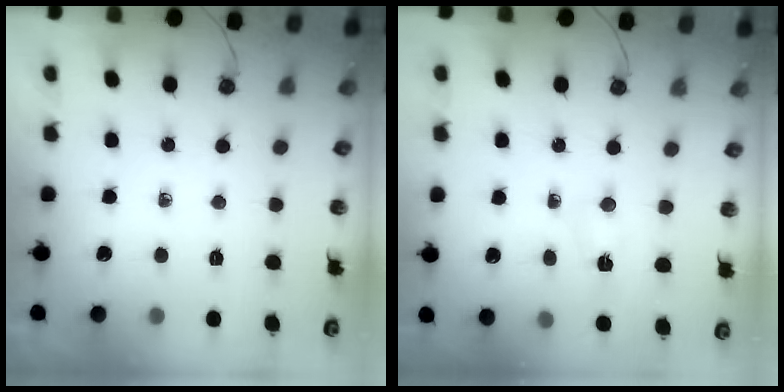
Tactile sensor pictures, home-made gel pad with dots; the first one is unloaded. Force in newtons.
{"total": 2.1, "press": 2.0, "slide": 0.4}